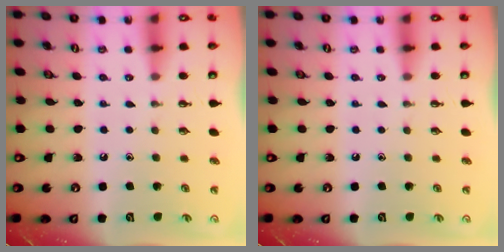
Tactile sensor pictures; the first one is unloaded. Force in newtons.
{"total": 0.0}